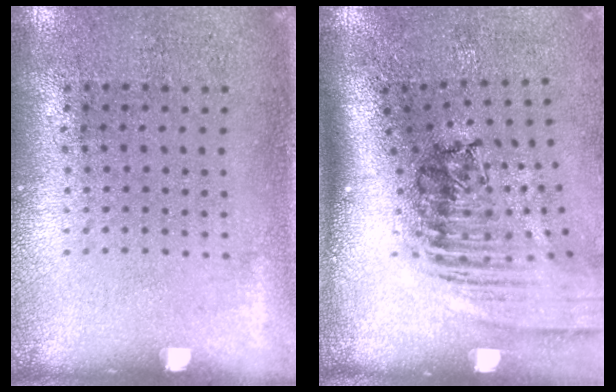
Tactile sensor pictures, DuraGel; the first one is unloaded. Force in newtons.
{"total": 2.5, "press": 1.8, "slide": 1.7}